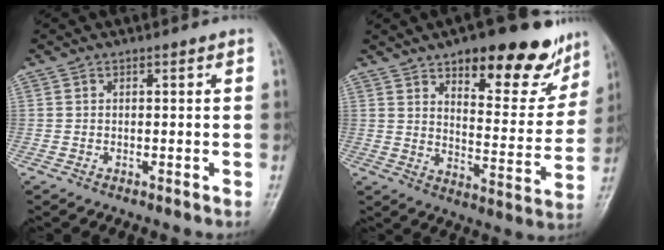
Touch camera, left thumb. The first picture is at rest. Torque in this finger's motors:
{"motor_torque": [0.59, 0.43, 1.45, -1.31, 0.22]}